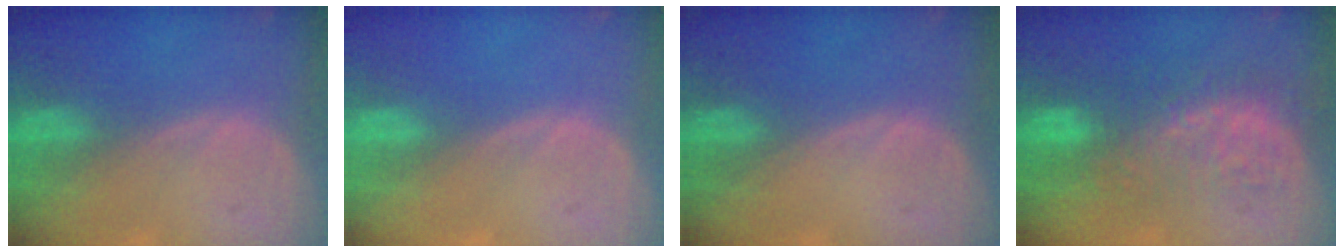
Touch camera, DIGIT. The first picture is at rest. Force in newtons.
{"total": 0.0}
{"total": 0.0}
{"total": 8.9, "press": 8.7, "slide": 1.4}